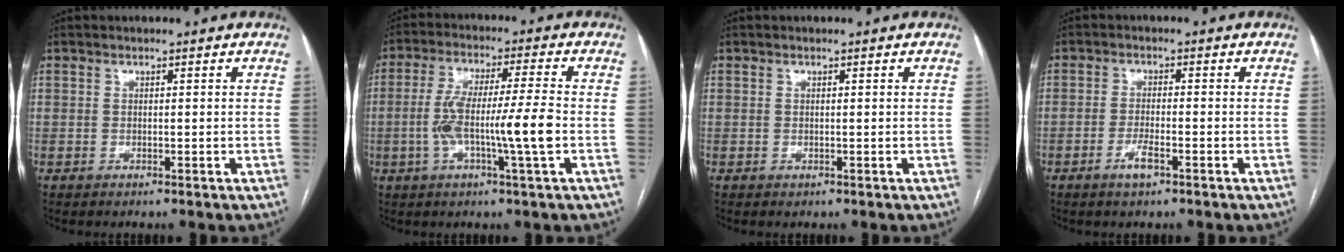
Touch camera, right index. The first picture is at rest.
{"total": 10.4, "force": [-2.1, -0.3, 10.1], "torque": [-0.195, 0.006, -0.042]}
{"total": 0.0}
{"total": 3.1, "force": [-1.8, 0.6, 2.5], "torque": [-0.050, -0.001, -0.033]}